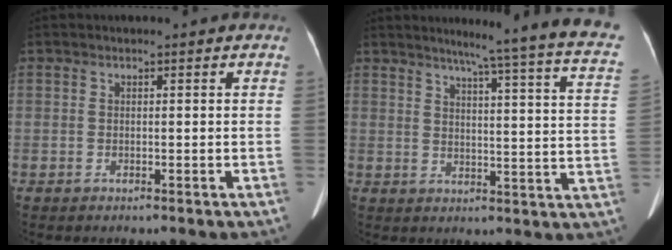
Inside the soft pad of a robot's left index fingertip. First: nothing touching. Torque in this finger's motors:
{"motor_torque": [-0.27, -0.78, -0.02, 0.05]}